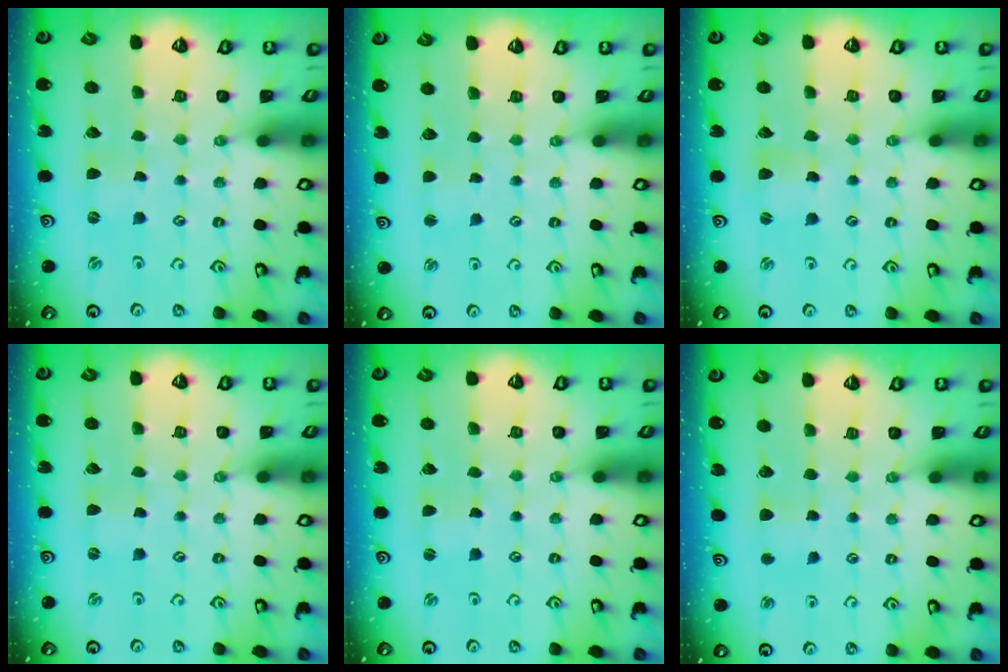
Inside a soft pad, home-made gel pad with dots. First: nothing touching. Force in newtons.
{"total": 1.7, "press": 1.7, "slide": 0.1}
{"total": 1.8, "press": 1.8, "slide": 0.2}
{"total": 0.0}
{"total": 1.0, "press": 1.0, "slide": 0.2}
{"total": 2.8, "press": 2.8, "slide": 0.5}